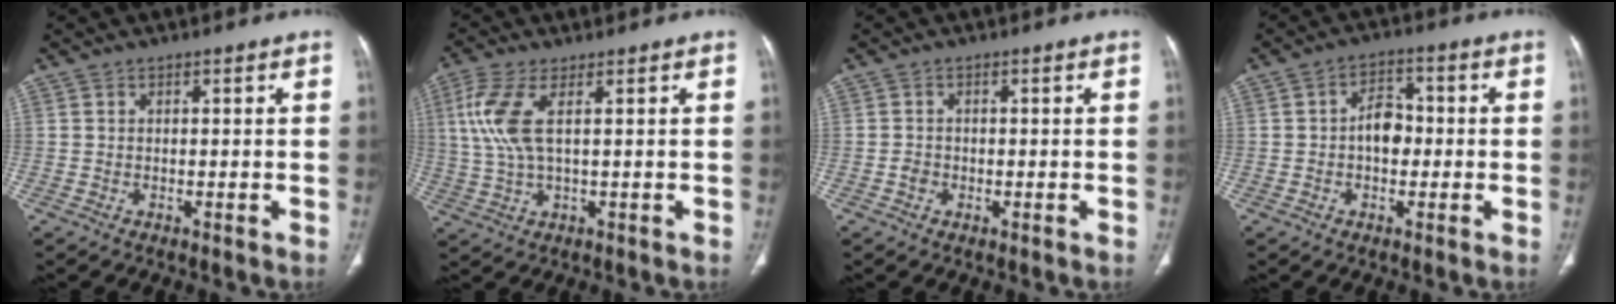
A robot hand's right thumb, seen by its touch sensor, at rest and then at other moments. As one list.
[{"total": 8.0, "force": [2.2, 2.7, 7.2], "torque": [-0.198, 0.004, 0.050]}, {"total": 1.6, "force": [-0.5, 1.3, 0.7], "torque": [-0.010, 0.005, -0.010]}, {"total": 5.8, "force": [-0.5, 4.1, 4.2], "torque": [-0.049, 0.018, -0.016]}]